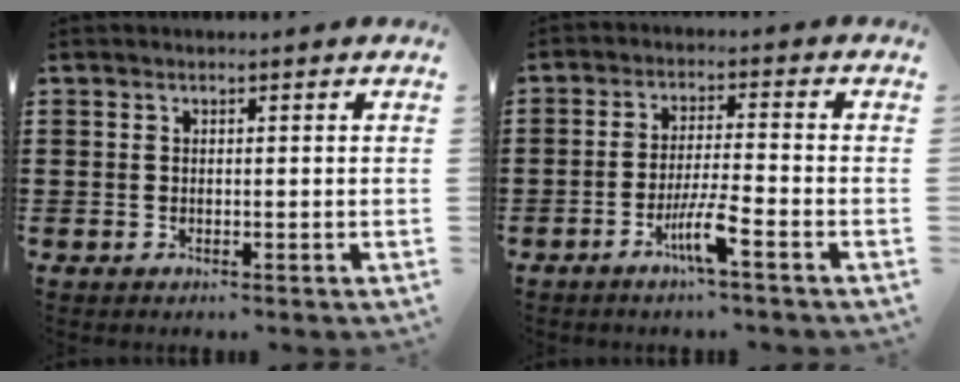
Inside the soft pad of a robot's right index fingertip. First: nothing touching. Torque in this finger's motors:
{"motor_torque": [2.14, 0.00, 0.30, 0.17]}